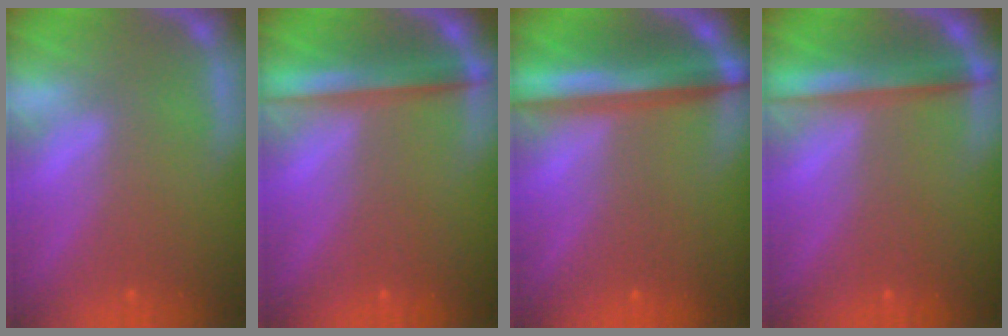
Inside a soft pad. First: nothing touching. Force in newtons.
{"total": 4.4}
{"total": 7.1}
{"total": 4.4}